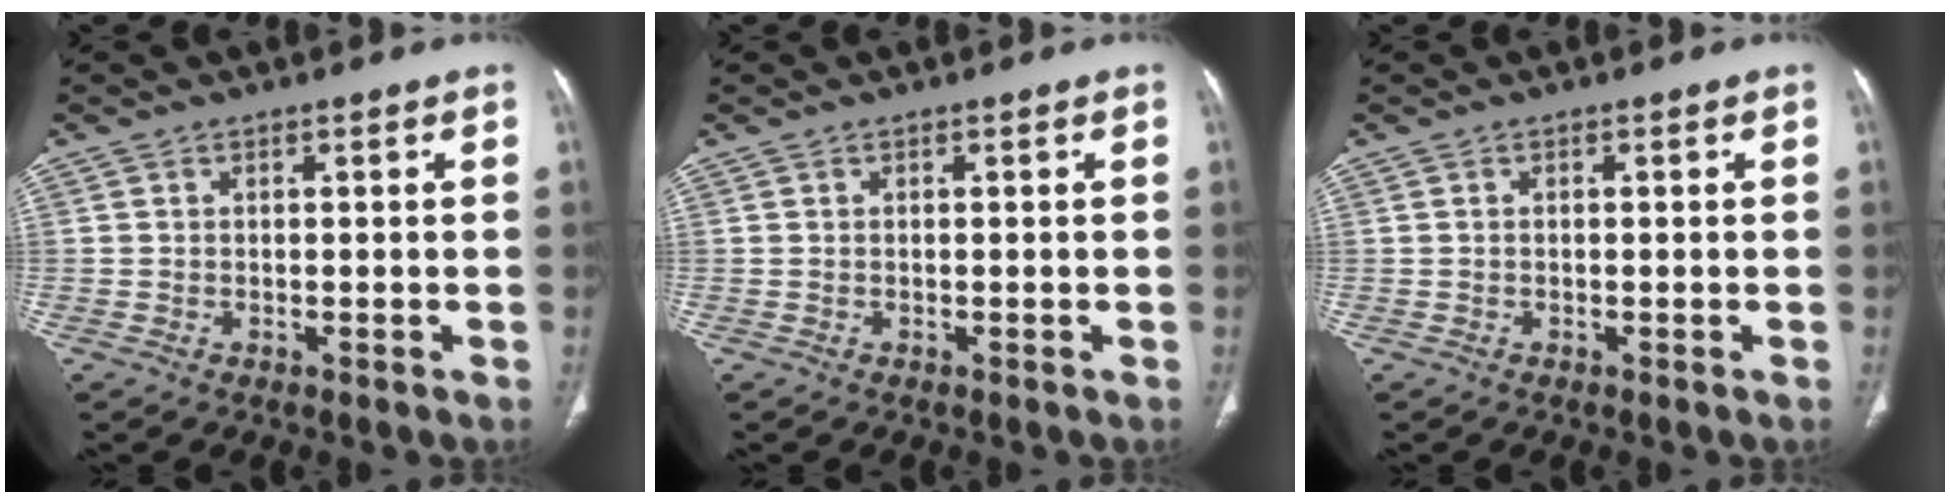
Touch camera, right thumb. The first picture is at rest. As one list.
[{"total": 0.0}, {"total": 0.0}]